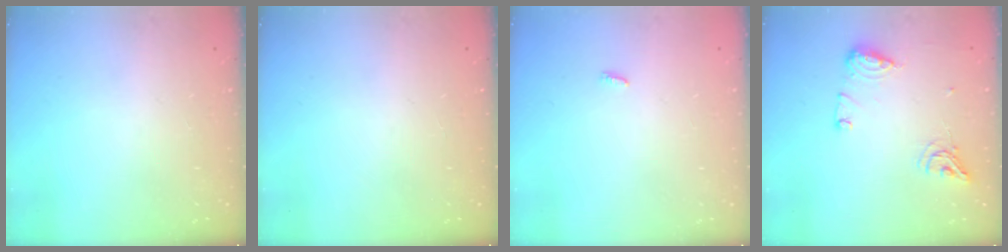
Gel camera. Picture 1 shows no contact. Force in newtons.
{"total": 0.0}
{"total": 2.3, "press": 2.3, "slide": 0.3}
{"total": 11.5, "press": 11.4, "slide": 1.1}